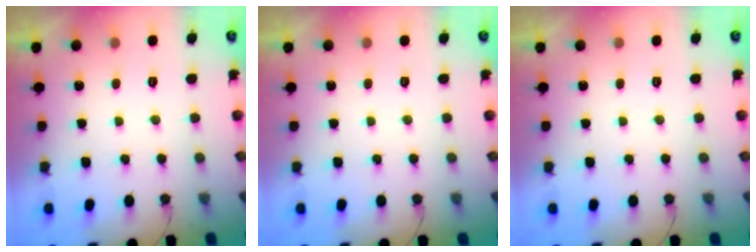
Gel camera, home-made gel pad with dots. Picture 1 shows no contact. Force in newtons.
{"total": 0.0}
{"total": 0.0}